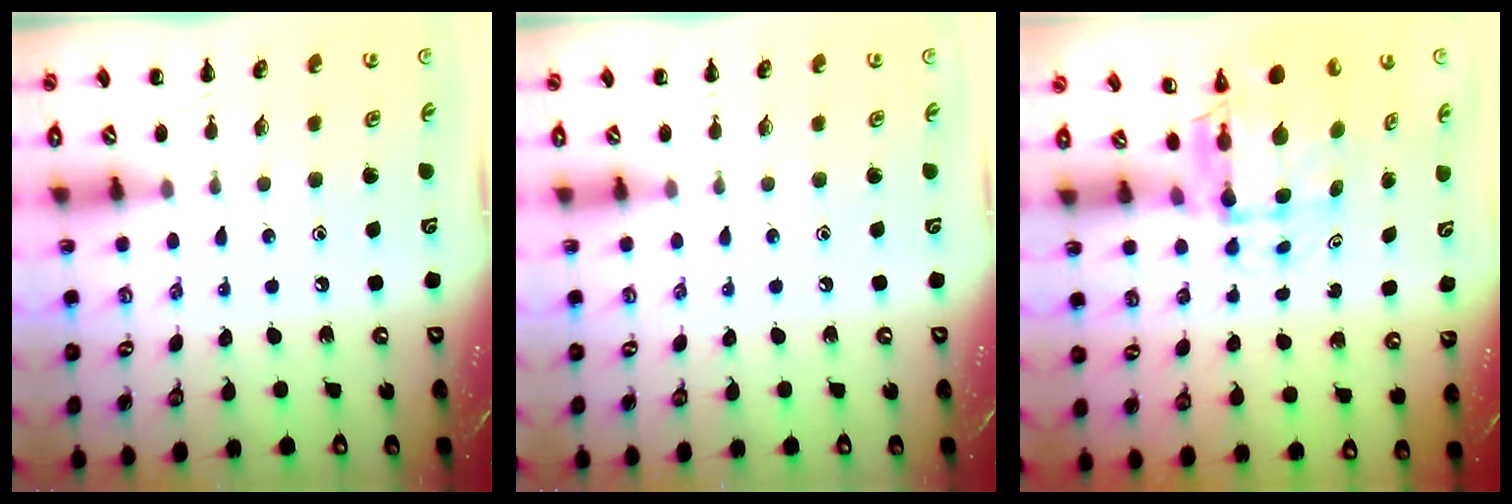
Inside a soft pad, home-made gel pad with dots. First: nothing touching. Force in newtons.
{"total": 0.0}
{"total": 6.3, "press": 6.0, "slide": 1.9}